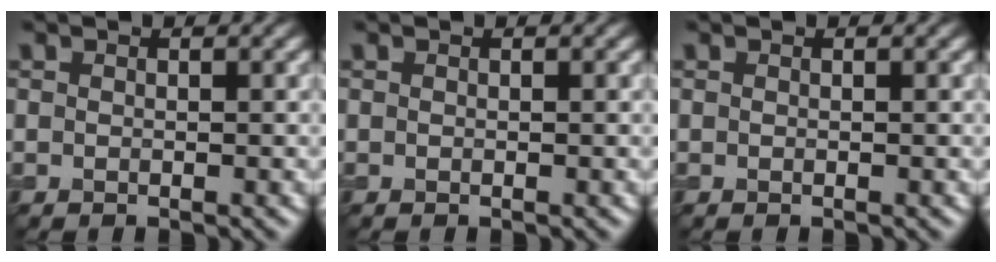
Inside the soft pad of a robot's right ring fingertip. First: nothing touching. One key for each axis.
{"total": 0.0}
{"total": 0.0}